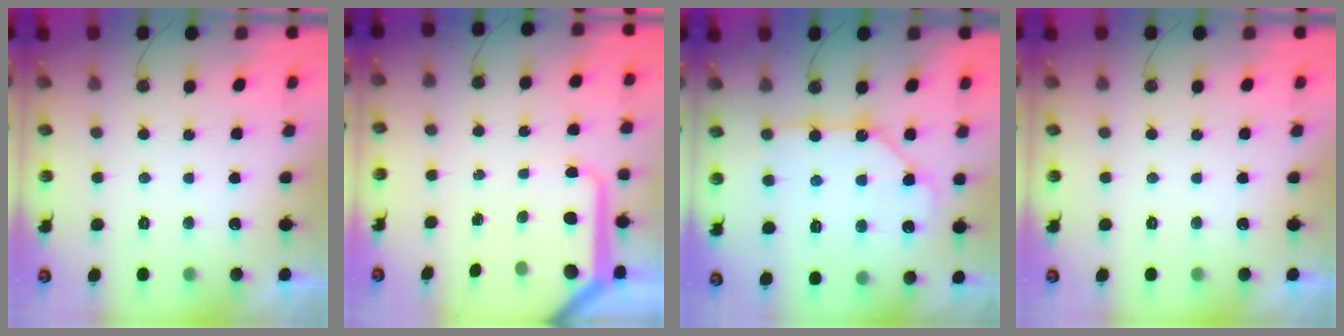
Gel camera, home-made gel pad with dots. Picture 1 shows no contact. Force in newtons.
{"total": 8.4, "press": 8.4, "slide": 0.8}
{"total": 11.2, "press": 11.2, "slide": 1.0}
{"total": 0.0}